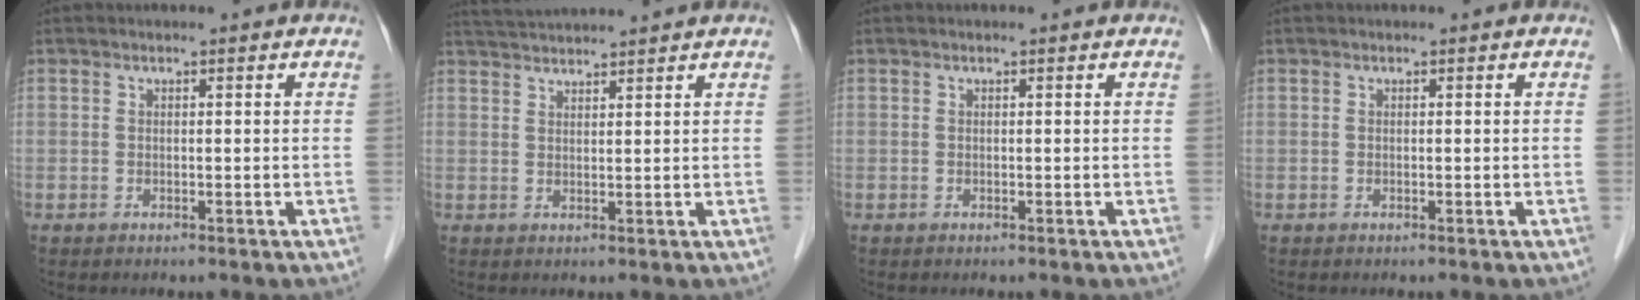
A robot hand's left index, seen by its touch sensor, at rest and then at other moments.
{"total": 6.1, "force": [5.8, -1.0, 1.7], "torque": [-0.032, 0.030, 0.096]}
{"total": 0.0}
{"total": 0.0}